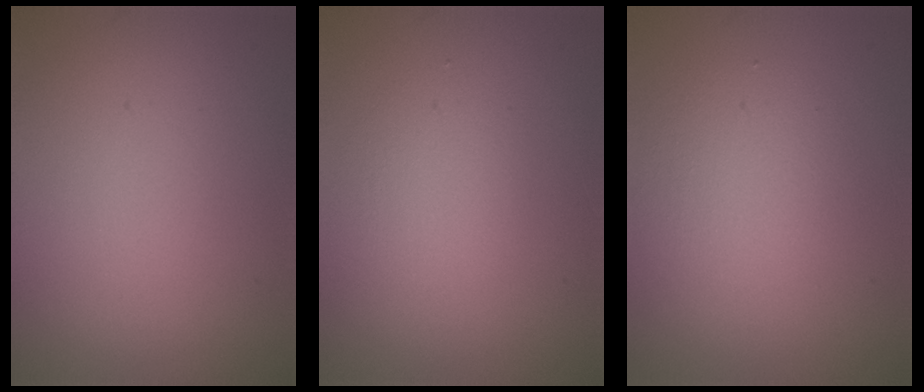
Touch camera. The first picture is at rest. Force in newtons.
{"total": 1.7, "press": 1.7, "slide": 0.2}
{"total": 3.0, "press": 3.0, "slide": 0.2}